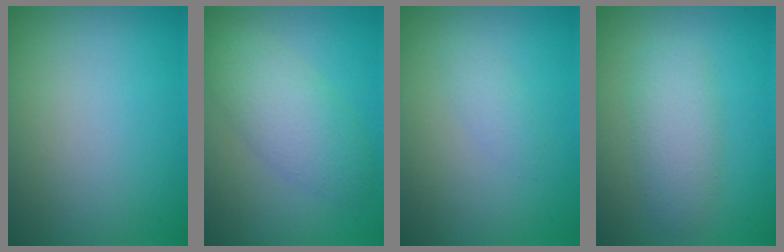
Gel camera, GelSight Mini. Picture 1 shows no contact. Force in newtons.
{"total": 4.6, "press": 4.6, "slide": 0.2}
{"total": 1.2, "press": 1.2, "slide": 0.1}
{"total": 3.5, "press": 3.5, "slide": 0.2}